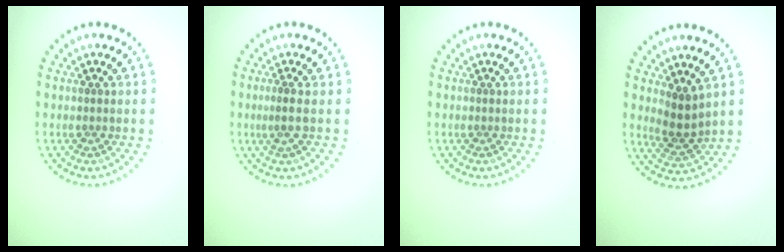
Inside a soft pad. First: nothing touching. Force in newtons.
{"total": 1.2, "press": 0.7, "slide": 1.0}
{"total": 0.0}
{"total": 2.6, "press": 2.0, "slide": 1.7}